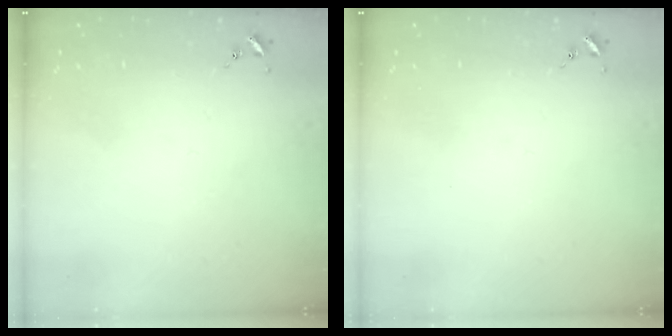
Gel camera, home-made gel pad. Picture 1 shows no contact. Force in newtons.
{"total": 0.0}